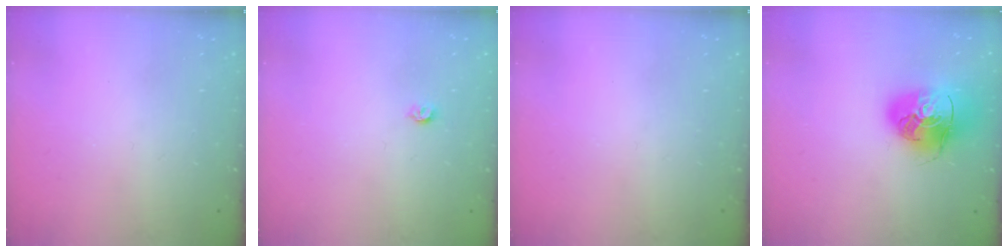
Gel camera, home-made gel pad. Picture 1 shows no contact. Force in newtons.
{"total": 3.0, "press": 3.0, "slide": 0.5}
{"total": 0.0}
{"total": 16.4, "press": 16.2, "slide": 2.5}